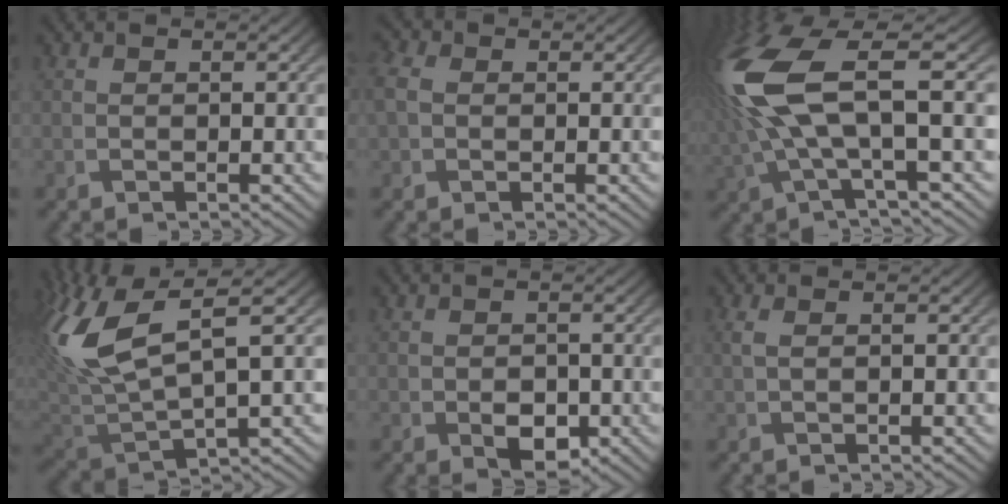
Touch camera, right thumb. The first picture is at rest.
{"total": 3.8, "force": [0.3, 3.1, 2.2], "torque": [-0.077, 0.009, 0.002]}
{"total": 13.1, "force": [1.6, 3.8, 12.5], "torque": [-0.286, 0.006, 0.027]}
{"total": 13.6, "force": [5.0, 5.1, 11.6], "torque": [-0.277, 0.008, 0.103]}
{"total": 3.3, "force": [-1.1, 2.2, 2.2], "torque": [-0.040, -0.012, -0.015]}
{"total": 0.8, "force": [0.3, 0.2, 0.7], "torque": [-0.020, 0.002, 0.005]}